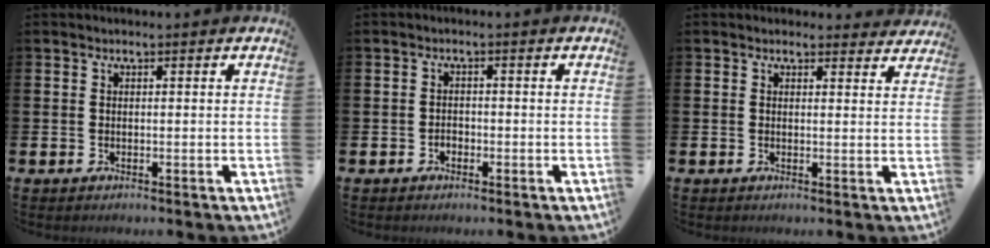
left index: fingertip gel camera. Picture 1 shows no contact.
{"total": 1.3, "force": [-0.7, 1.0, 0.4], "torque": [-0.009, 0.002, -0.016]}
{"total": 1.7, "force": [1.6, 0.6, 0.0], "torque": [0.009, -0.005, 0.027]}